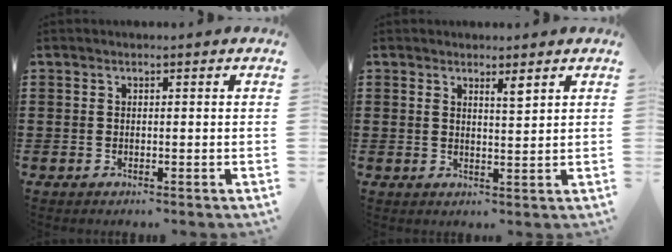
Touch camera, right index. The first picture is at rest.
{"total": 2.2, "force": [1.8, 0.2, 1.4], "torque": [-0.021, -0.003, 0.029]}